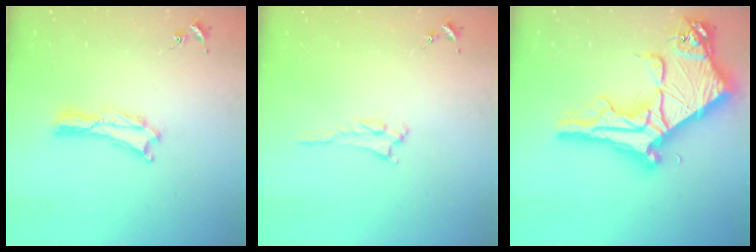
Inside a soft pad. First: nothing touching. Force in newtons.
{"total": 2.2, "press": 2.2, "slide": 0.3}
{"total": 13.5, "press": 13.4, "slide": 1.4}